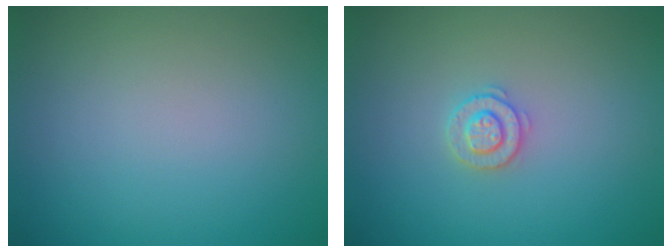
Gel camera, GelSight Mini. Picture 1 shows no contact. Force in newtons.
{"total": 2.0, "press": 1.9, "slide": 0.4}